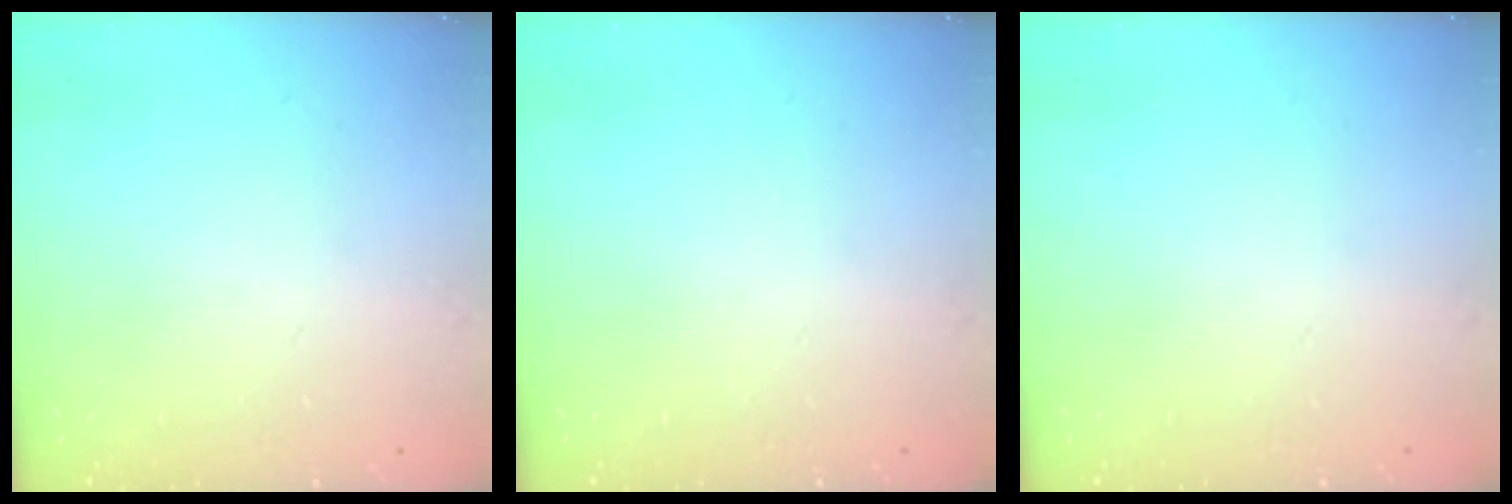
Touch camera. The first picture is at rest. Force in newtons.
{"total": 0.0}
{"total": 0.0}